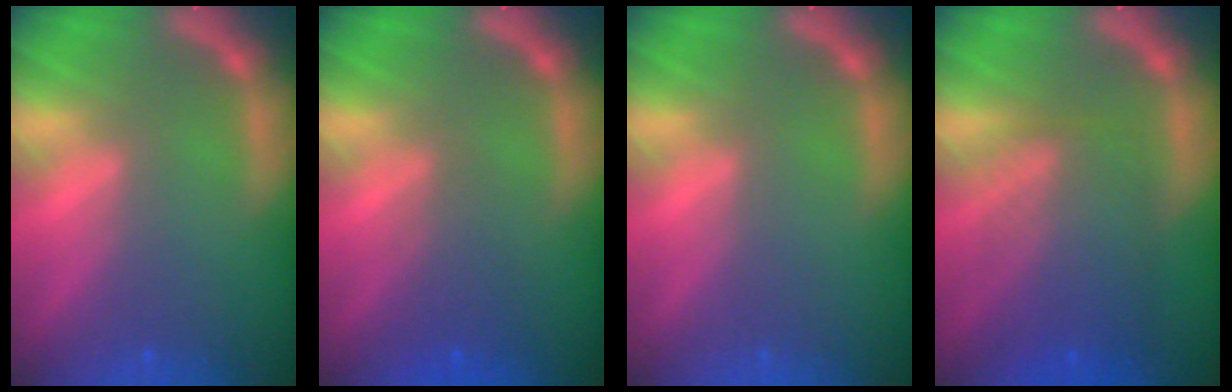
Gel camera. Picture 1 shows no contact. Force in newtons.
{"total": 2.5}
{"total": 0.0}
{"total": 7.0}